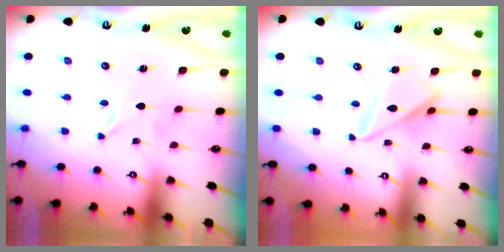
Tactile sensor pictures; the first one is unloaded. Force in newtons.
{"total": 11.2, "press": 11.2, "slide": 1.1}